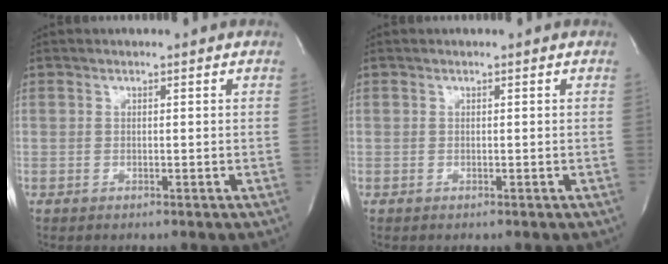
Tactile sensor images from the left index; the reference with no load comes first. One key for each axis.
{"total": 0.0}